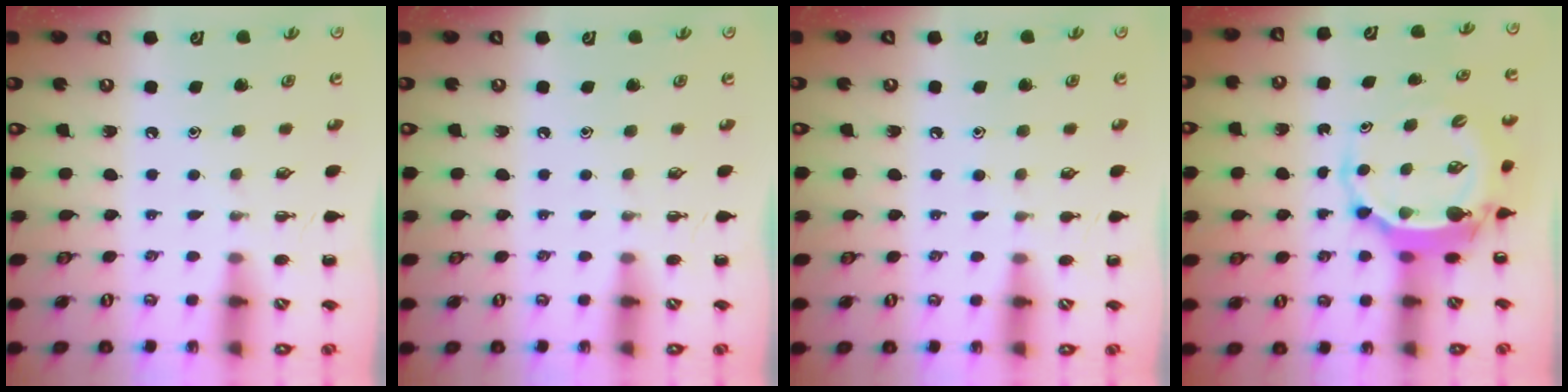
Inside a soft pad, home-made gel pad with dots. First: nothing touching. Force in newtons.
{"total": 0.0}
{"total": 5.2, "press": 4.9, "slide": 1.7}
{"total": 5.2, "press": 5.1, "slide": 1.2}